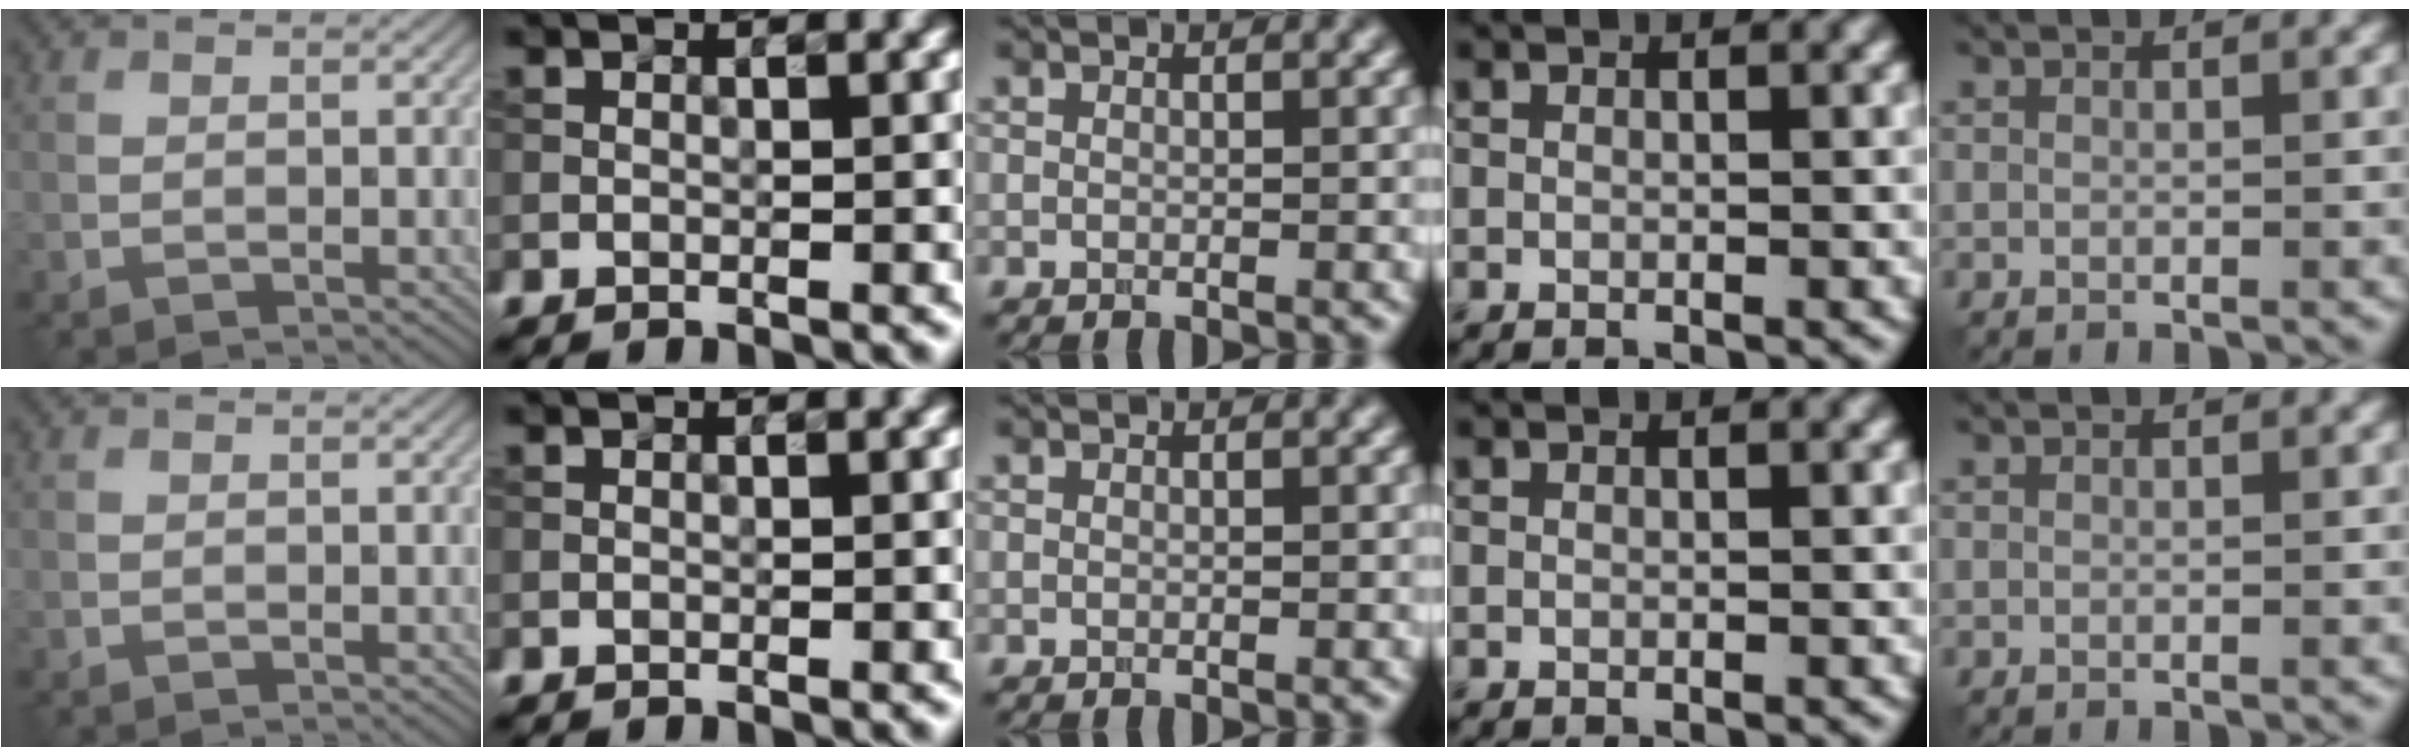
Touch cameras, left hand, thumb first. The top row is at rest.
{}